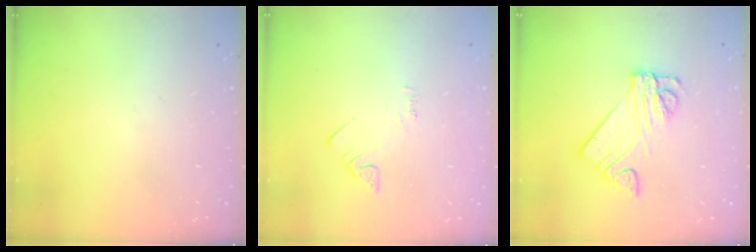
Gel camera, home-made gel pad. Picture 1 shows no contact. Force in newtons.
{"total": 2.5, "press": 2.5, "slide": 0.4}
{"total": 9.3, "press": 9.3, "slide": 0.9}